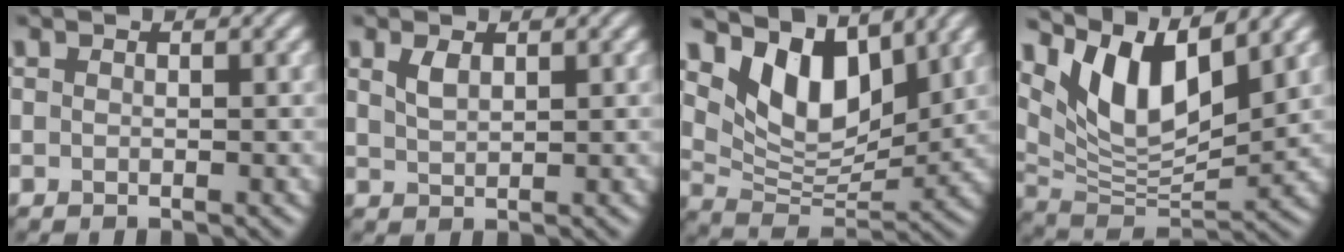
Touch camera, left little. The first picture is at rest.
{"total": 1.6, "force": [0.9, 0.7, 1.1], "torque": [-0.025, 0.001, 0.023]}
{"total": 7.9, "force": [4.6, 4.2, 4.9], "torque": [-0.091, -0.012, 0.081]}
{"total": 9.0, "force": [5.0, 3.4, 6.7], "torque": [-0.128, -0.011, 0.096]}